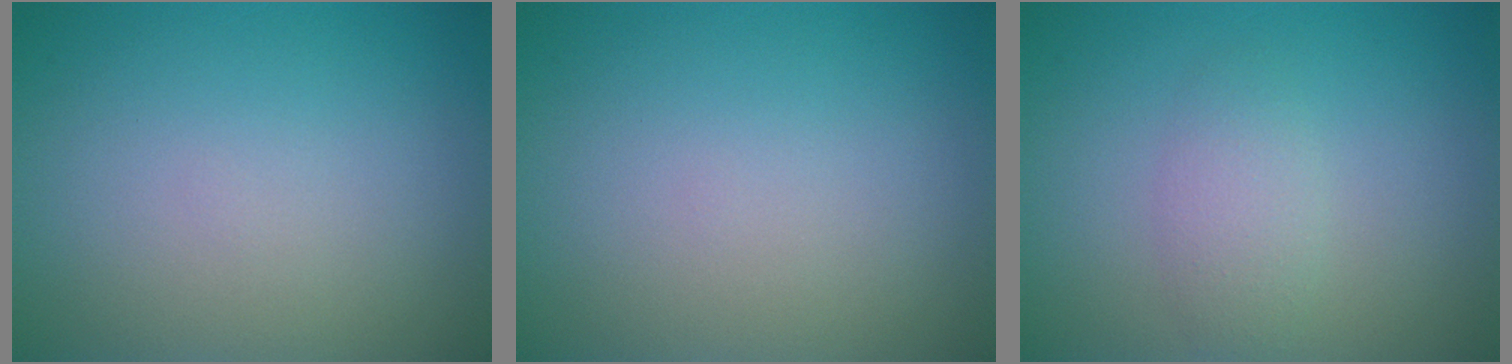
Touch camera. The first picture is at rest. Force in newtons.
{"total": 0.0}
{"total": 2.0, "press": 2.0, "slide": 0.0}